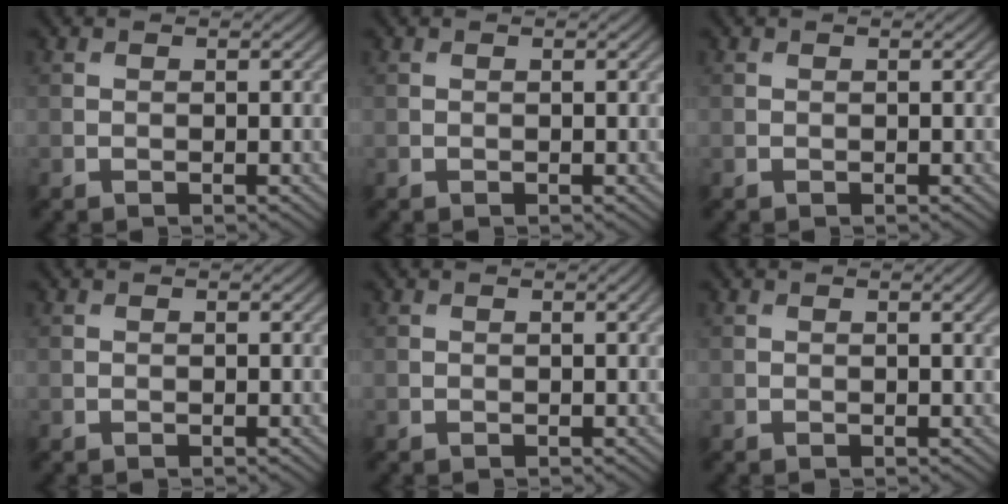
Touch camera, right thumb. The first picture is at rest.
{"total": 0.0}
{"total": 0.0}
{"total": 0.0}
{"total": 0.6, "force": [0.2, 0.1, 0.6], "torque": [-0.009, 0.004, 0.003]}
{"total": 1.3, "force": [0.5, 0.2, 1.2], "torque": [-0.016, 0.002, 0.006]}